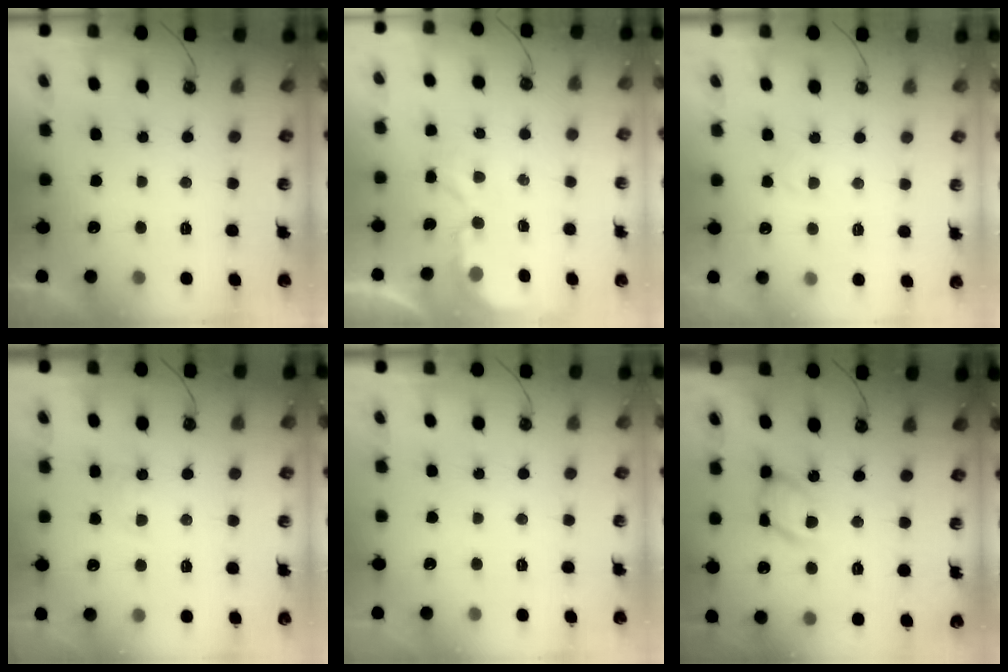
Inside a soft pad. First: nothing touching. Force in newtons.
{"total": 2.8, "press": 2.8, "slide": 0.4}
{"total": 2.9, "press": 2.8, "slide": 0.4}
{"total": 5.1, "press": 5.1, "slide": 0.7}
{"total": 0.0}
{"total": 14.0, "press": 14.0, "slide": 1.1}